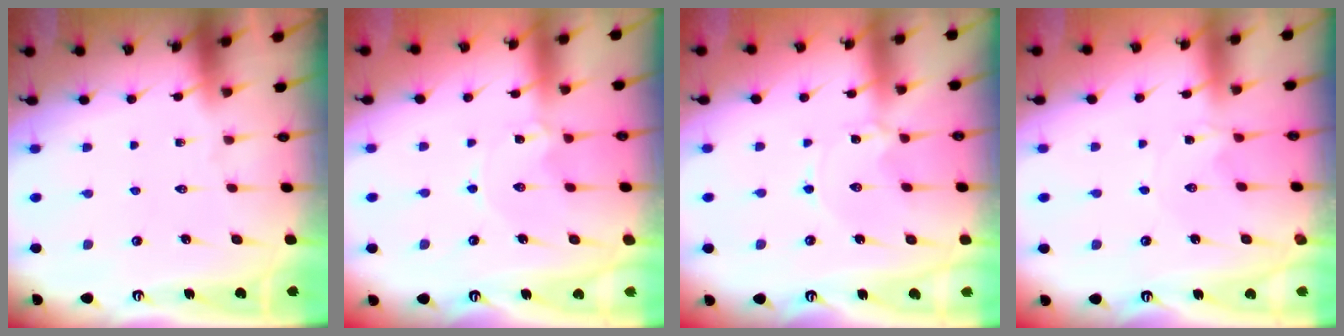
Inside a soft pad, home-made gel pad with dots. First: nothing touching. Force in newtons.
{"total": 0.7, "press": 0.7, "slide": 0.2}
{"total": 1.3, "press": 1.3, "slide": 0.3}
{"total": 0.0}